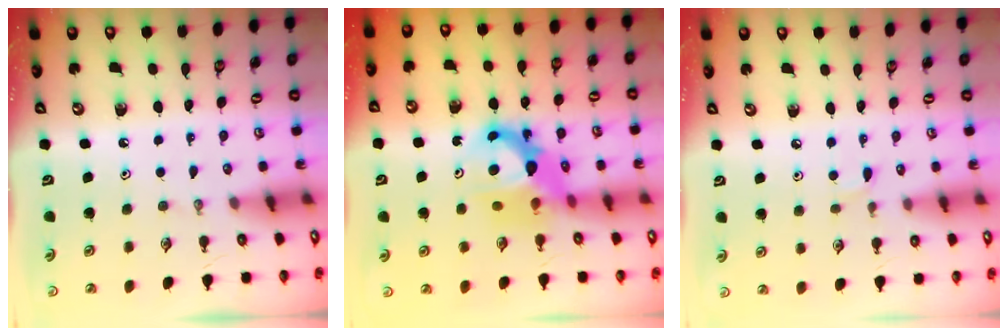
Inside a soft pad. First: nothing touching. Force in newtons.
{"total": 11.1, "press": 11.0, "slide": 0.9}
{"total": 2.8, "press": 2.7, "slide": 0.4}